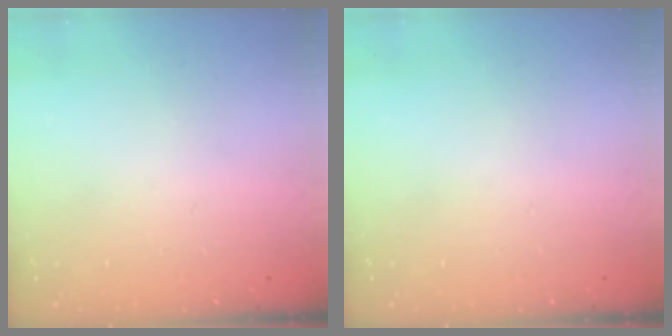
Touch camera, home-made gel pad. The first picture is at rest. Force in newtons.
{"total": 0.0}